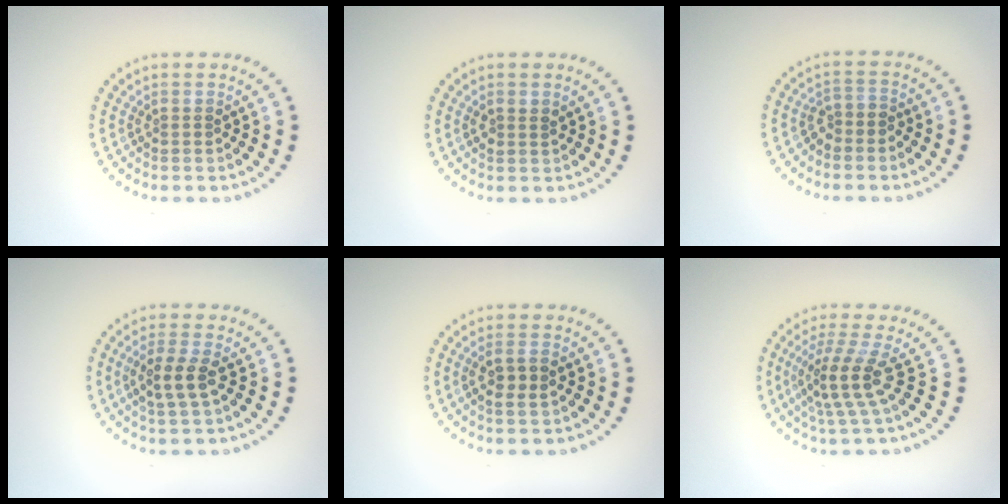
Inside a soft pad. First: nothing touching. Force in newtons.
{"total": 1.1, "press": 1.0, "slide": 0.4}
{"total": 1.7, "press": 1.3, "slide": 1.1}
{"total": 2.8, "press": 2.6, "slide": 1.0}
{"total": 2.2, "press": 2.1, "slide": 0.5}
{"total": 3.7, "press": 2.6, "slide": 2.6}